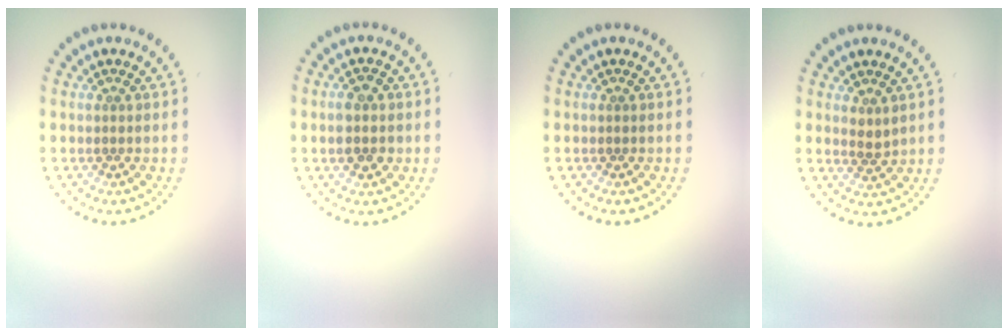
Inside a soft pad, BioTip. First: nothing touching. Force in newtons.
{"total": 2.7, "press": 2.7, "slide": 0.1}
{"total": 0.0}
{"total": 1.2, "press": 1.0, "slide": 0.7}